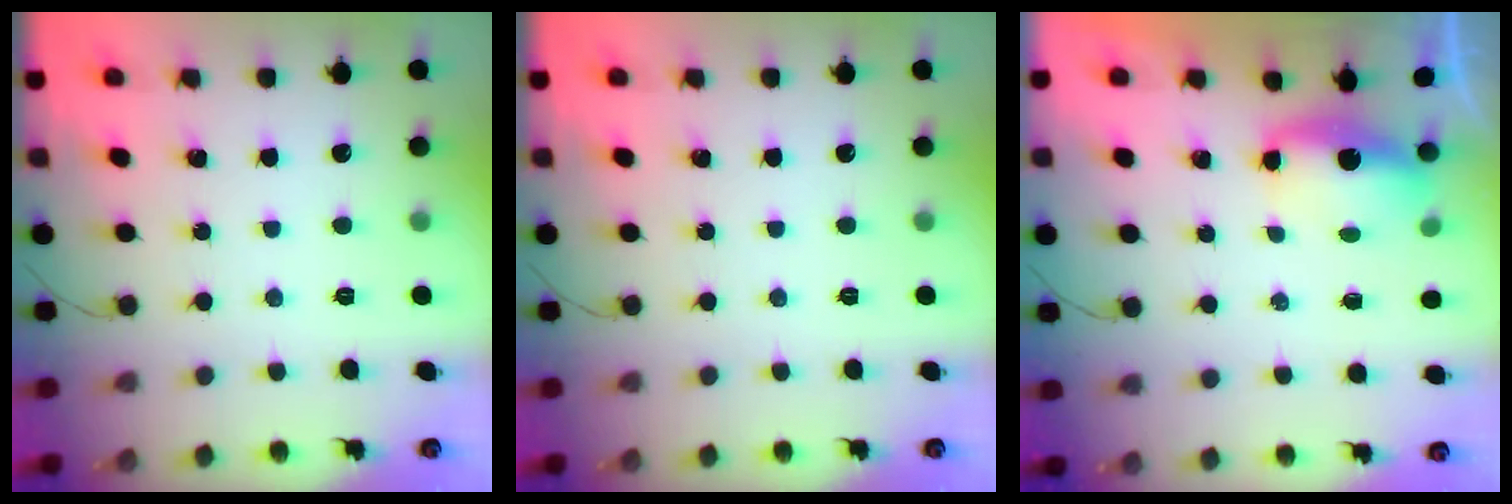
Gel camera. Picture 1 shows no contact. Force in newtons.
{"total": 0.0}
{"total": 5.7, "press": 5.7, "slide": 0.4}